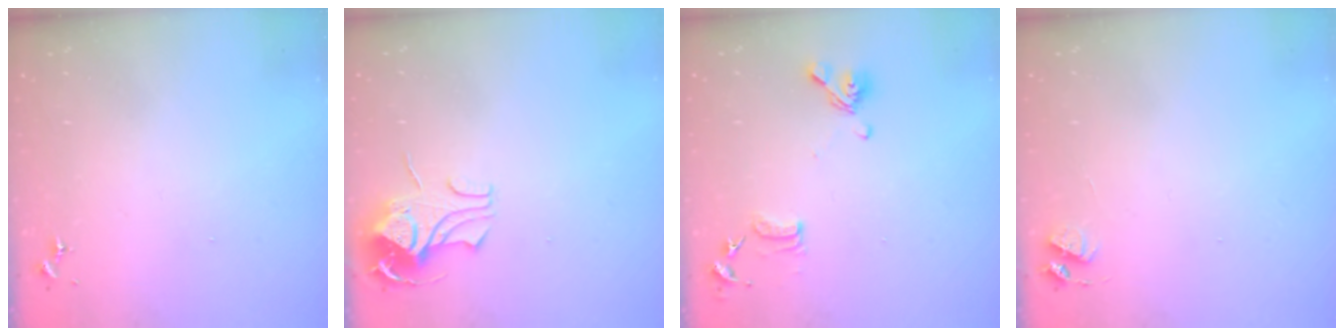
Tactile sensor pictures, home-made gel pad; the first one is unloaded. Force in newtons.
{"total": 8.9, "press": 8.9, "slide": 0.7}
{"total": 12.9, "press": 12.8, "slide": 1.9}
{"total": 4.4, "press": 4.3, "slide": 0.6}